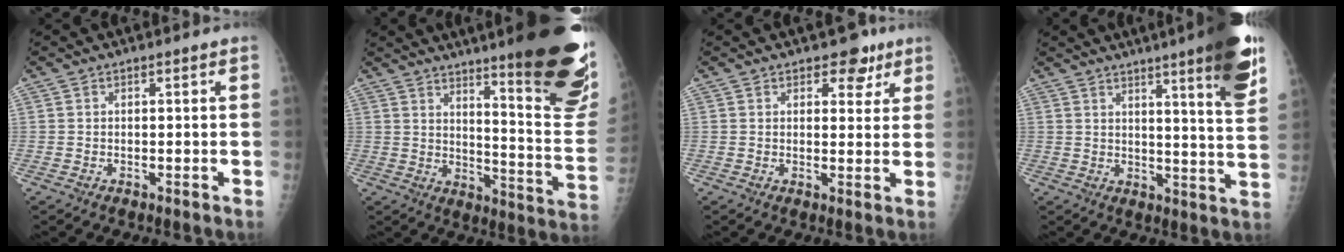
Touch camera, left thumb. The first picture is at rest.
{"total": 25.1, "force": [15.8, 3.9, 19.1], "torque": [-0.212, -0.095, 0.214]}
{"total": 5.3, "force": [3.4, 3.2, 2.5], "torque": [0.001, -0.014, 0.043]}
{"total": 15.3, "force": [8.9, 1.3, 12.4], "torque": [-0.150, -0.046, 0.113]}